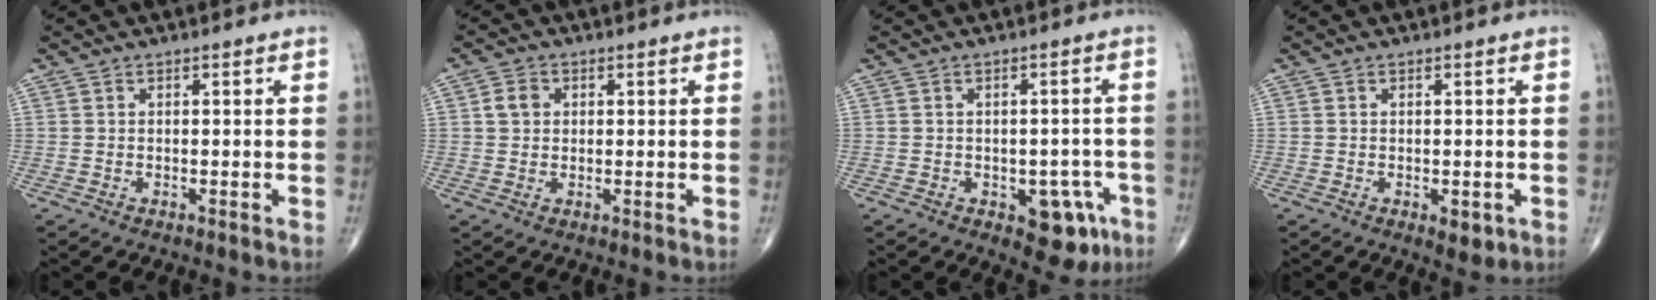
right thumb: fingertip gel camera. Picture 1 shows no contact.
{"total": 3.1, "force": [0.6, 2.6, 1.6], "torque": [-0.022, 0.004, 0.010]}
{"total": 7.8, "force": [-3.4, 4.3, 5.5], "torque": [-0.031, 0.019, -0.036]}
{"total": 2.7, "force": [-0.9, 1.4, 2.2], "torque": [-0.019, -0.002, -0.006]}